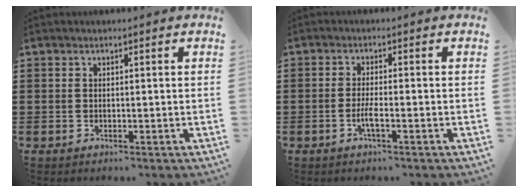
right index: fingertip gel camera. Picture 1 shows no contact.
{"total": 2.8, "force": [-1.2, 0.2, 2.5], "torque": [-0.050, -0.003, -0.023]}